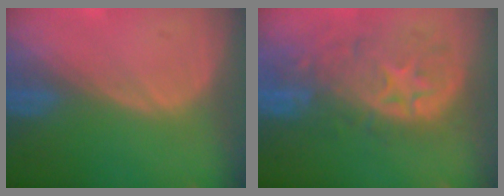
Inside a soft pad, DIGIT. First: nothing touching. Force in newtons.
{"total": 11.1, "press": 9.8, "slide": 5.2}